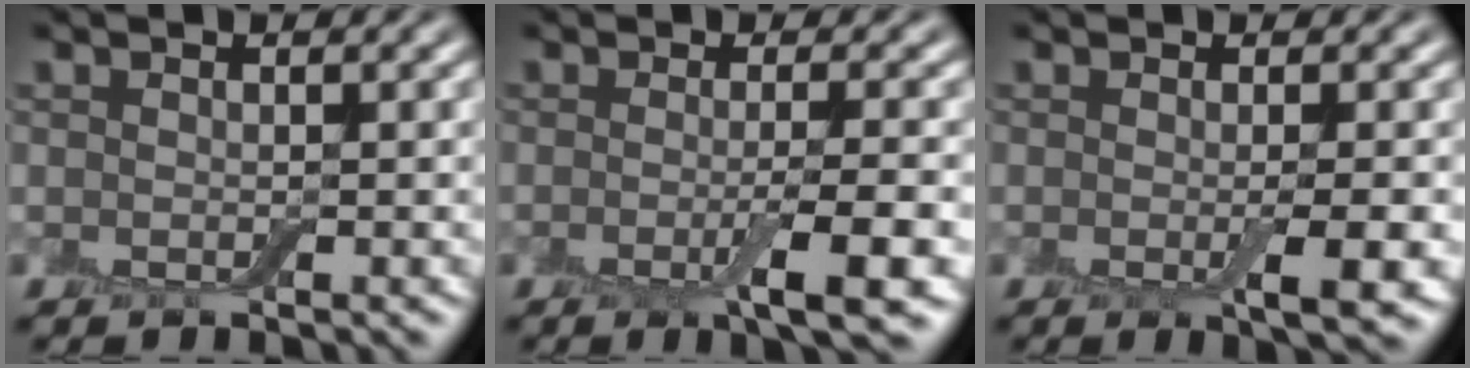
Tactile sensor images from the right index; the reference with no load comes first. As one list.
[{"total": 4.6, "force": [-1.4, 0.8, 4.3], "torque": [-0.068, -0.006, -0.024]}, {"total": 3.2, "force": [-0.5, 0.6, 3.1], "torque": [-0.046, -0.008, -0.008]}]